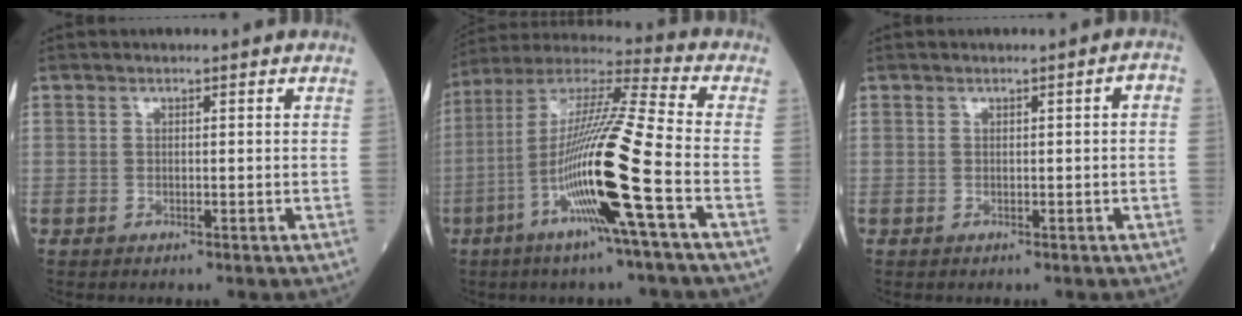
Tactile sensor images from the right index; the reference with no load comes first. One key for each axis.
{"total": 18.5, "fx": -6.0, "fy": -1.0, "fz": 17.5, "tx": -0.351, "ty": -0.016, "tz": -0.124}
{"total": 1.4, "fx": 0.0, "fy": 0.2, "fz": 1.3, "tx": -0.014, "ty": 0.005, "tz": -0.001}